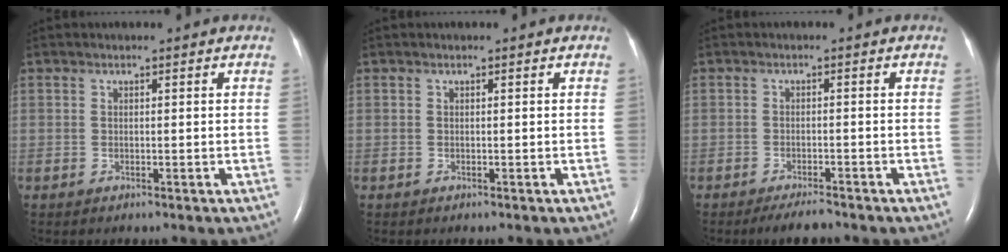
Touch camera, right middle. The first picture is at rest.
{"total": 0.0}
{"total": 3.2, "force": [-2.8, 0.3, 1.5], "torque": [-0.034, -0.010, -0.044]}